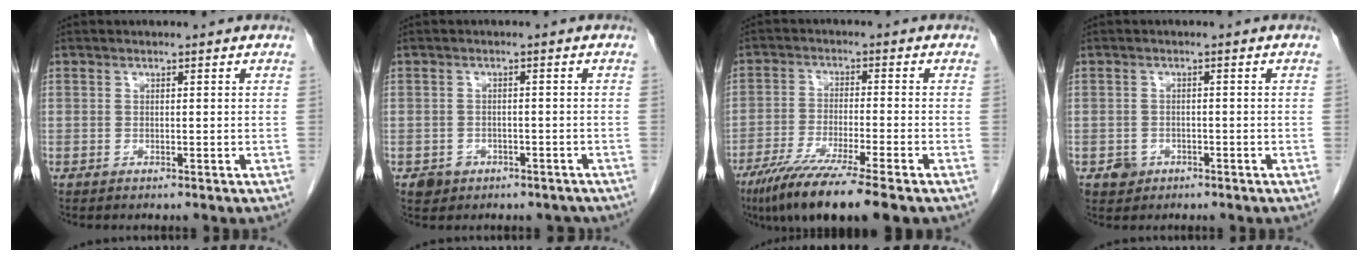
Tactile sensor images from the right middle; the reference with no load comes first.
{"total": 3.5, "force": [-2.2, 2.8, 0.4], "torque": [0.002, 0.010, -0.026]}
{"total": 11.9, "force": [-8.5, -0.2, 8.3], "torque": [-0.140, -0.034, -0.138]}
{"total": 2.2, "force": [-1.1, 1.8, 0.3], "torque": [-0.004, 0.007, -0.014]}